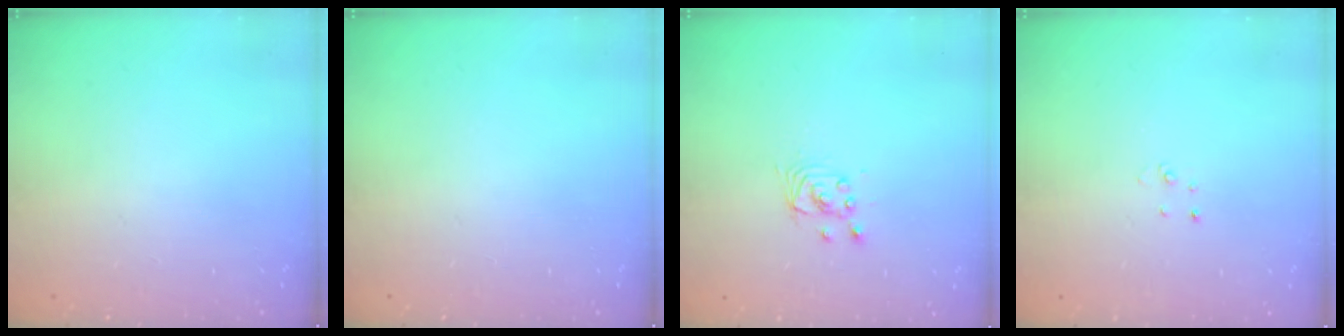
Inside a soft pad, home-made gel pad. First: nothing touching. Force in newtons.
{"total": 0.0}
{"total": 2.9, "press": 2.9, "slide": 0.1}
{"total": 2.0, "press": 2.0, "slide": 0.2}